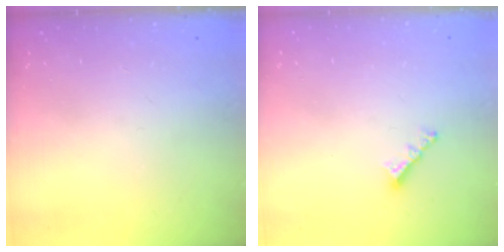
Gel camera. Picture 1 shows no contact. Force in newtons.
{"total": 3.4, "press": 3.4, "slide": 0.1}